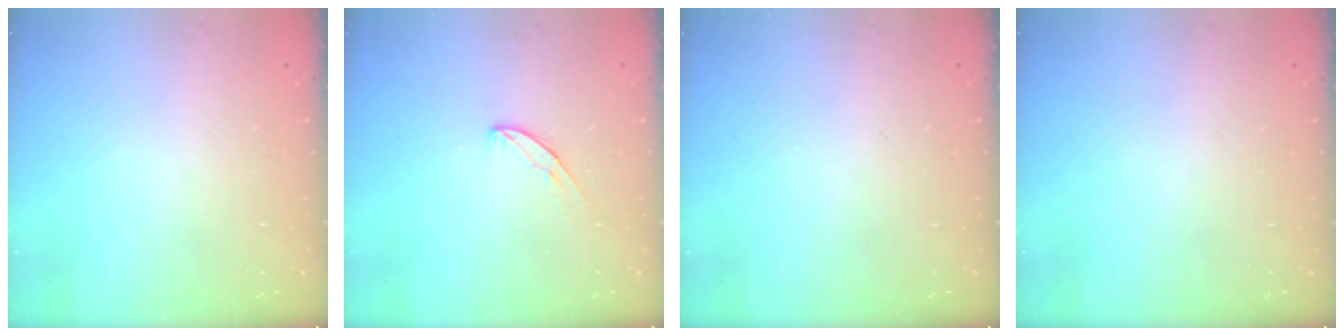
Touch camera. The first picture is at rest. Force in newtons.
{"total": 5.6, "press": 5.6, "slide": 0.4}
{"total": 0.0}
{"total": 0.0}